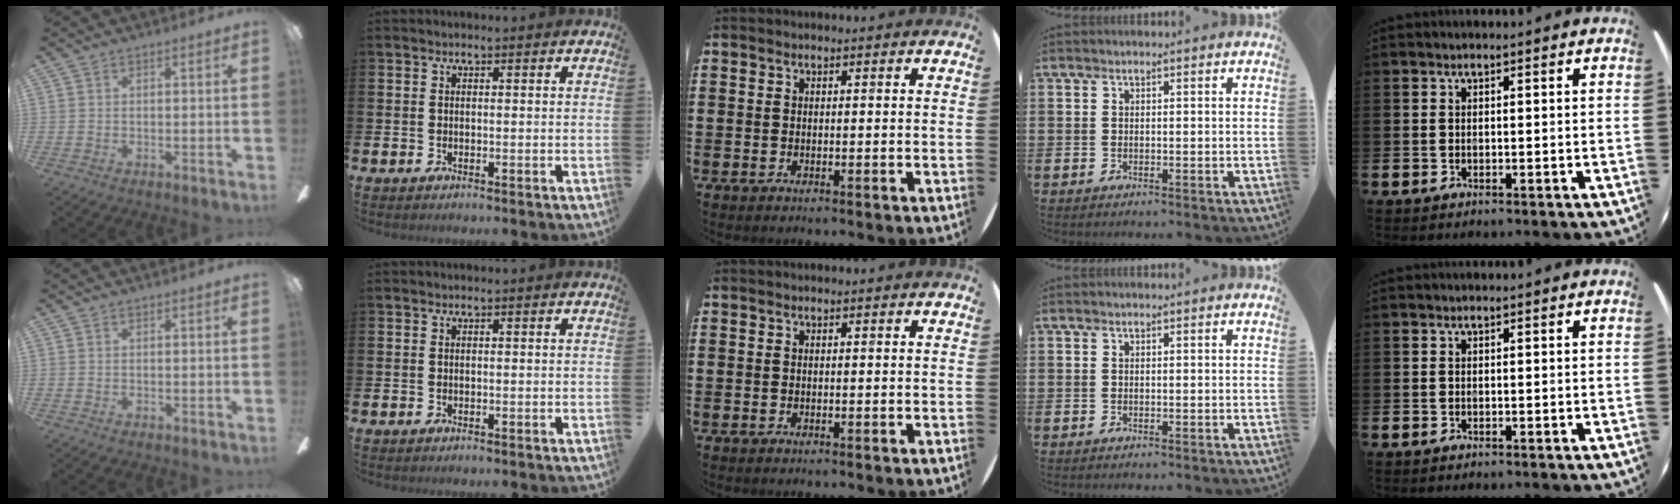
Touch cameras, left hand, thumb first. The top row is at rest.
{}